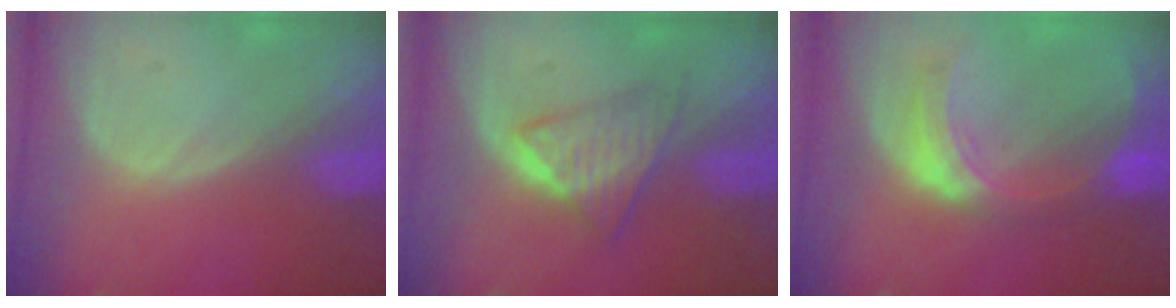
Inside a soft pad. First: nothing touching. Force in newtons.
{"total": 6.3, "press": 5.4, "slide": 3.2}
{"total": 8.1, "press": 7.1, "slide": 3.7}